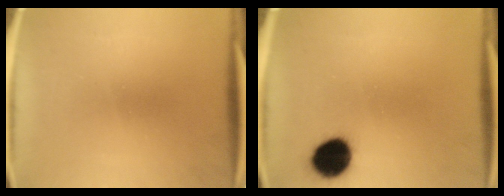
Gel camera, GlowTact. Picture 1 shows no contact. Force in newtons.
{"total": 9.2}